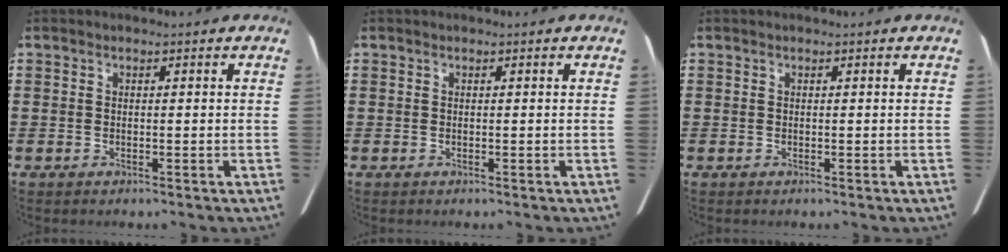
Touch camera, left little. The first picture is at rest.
{"total": 0.0}
{"total": 0.0}